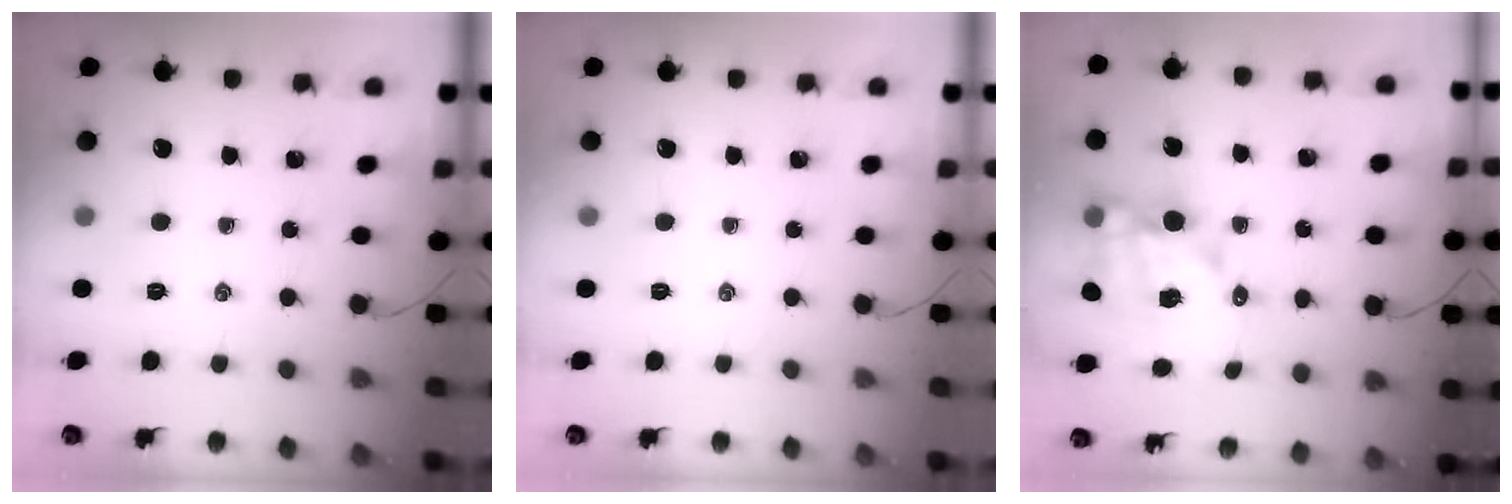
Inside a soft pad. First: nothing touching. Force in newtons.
{"total": 0.0}
{"total": 14.5, "press": 14.0, "slide": 3.9}